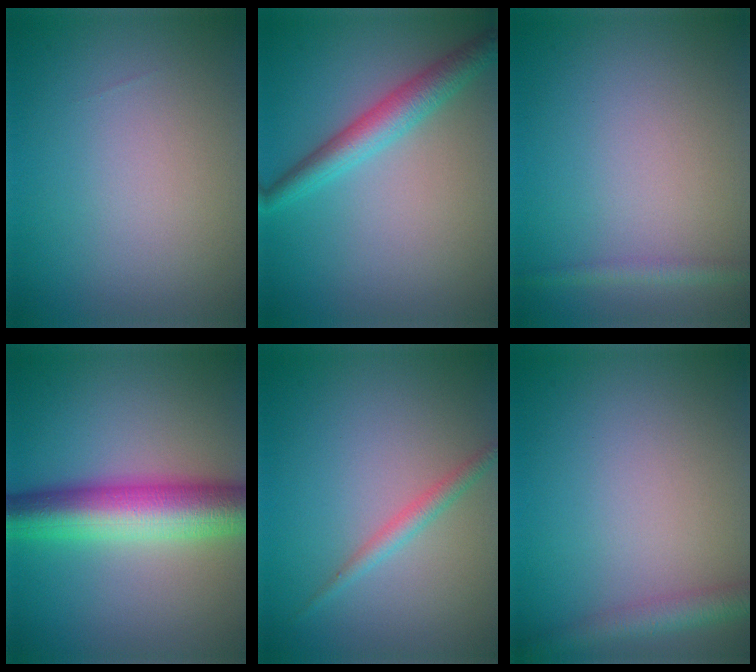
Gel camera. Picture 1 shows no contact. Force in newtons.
{"total": 3.8, "press": 3.8, "slide": 0.1}
{"total": 1.3, "press": 1.3, "slide": 0.1}
{"total": 8.9, "press": 8.9, "slide": 0.1}
{"total": 1.5, "press": 1.5, "slide": 0.1}
{"total": 2.8, "press": 2.8, "slide": 0.2}